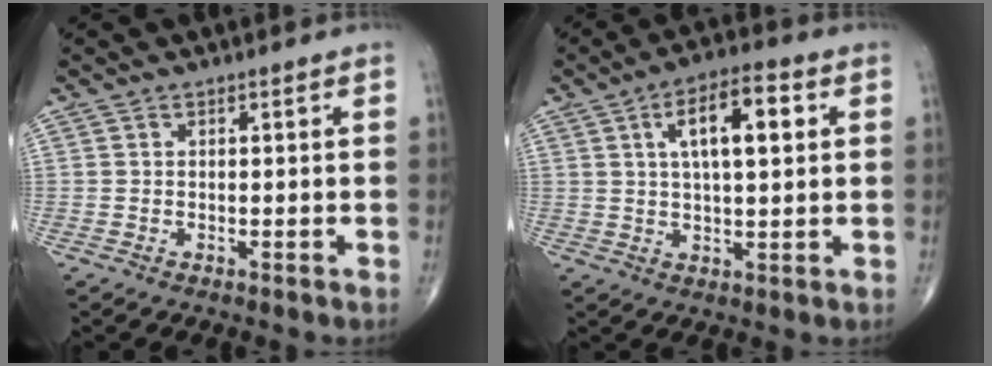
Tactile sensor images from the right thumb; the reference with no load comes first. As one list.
[{"total": 10.6, "force": [3.0, 4.0, 9.3], "torque": [-0.145, 0.008, 0.046]}]